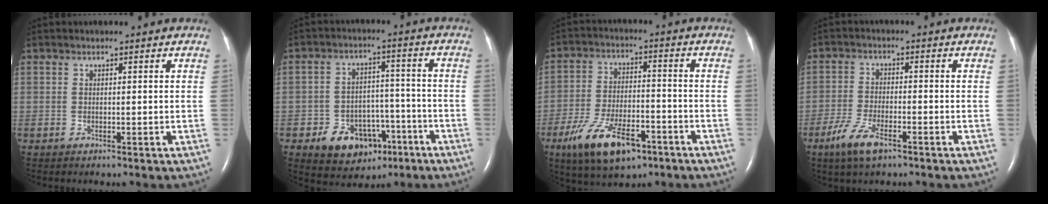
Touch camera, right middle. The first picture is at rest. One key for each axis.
{"total": 9.6, "fx": -4.9, "fy": 6.7, "fz": 4.9, "tx": -0.077, "ty": 0.020, "tz": -0.066}
{"total": 12.6, "fx": -7.3, "fy": 5.0, "fz": 9.0, "tx": -0.173, "ty": -0.005, "tz": -0.120}
{"total": 6.2, "fx": -3.9, "fy": 1.6, "fz": 4.5, "tx": -0.103, "ty": -0.009, "tz": -0.072}